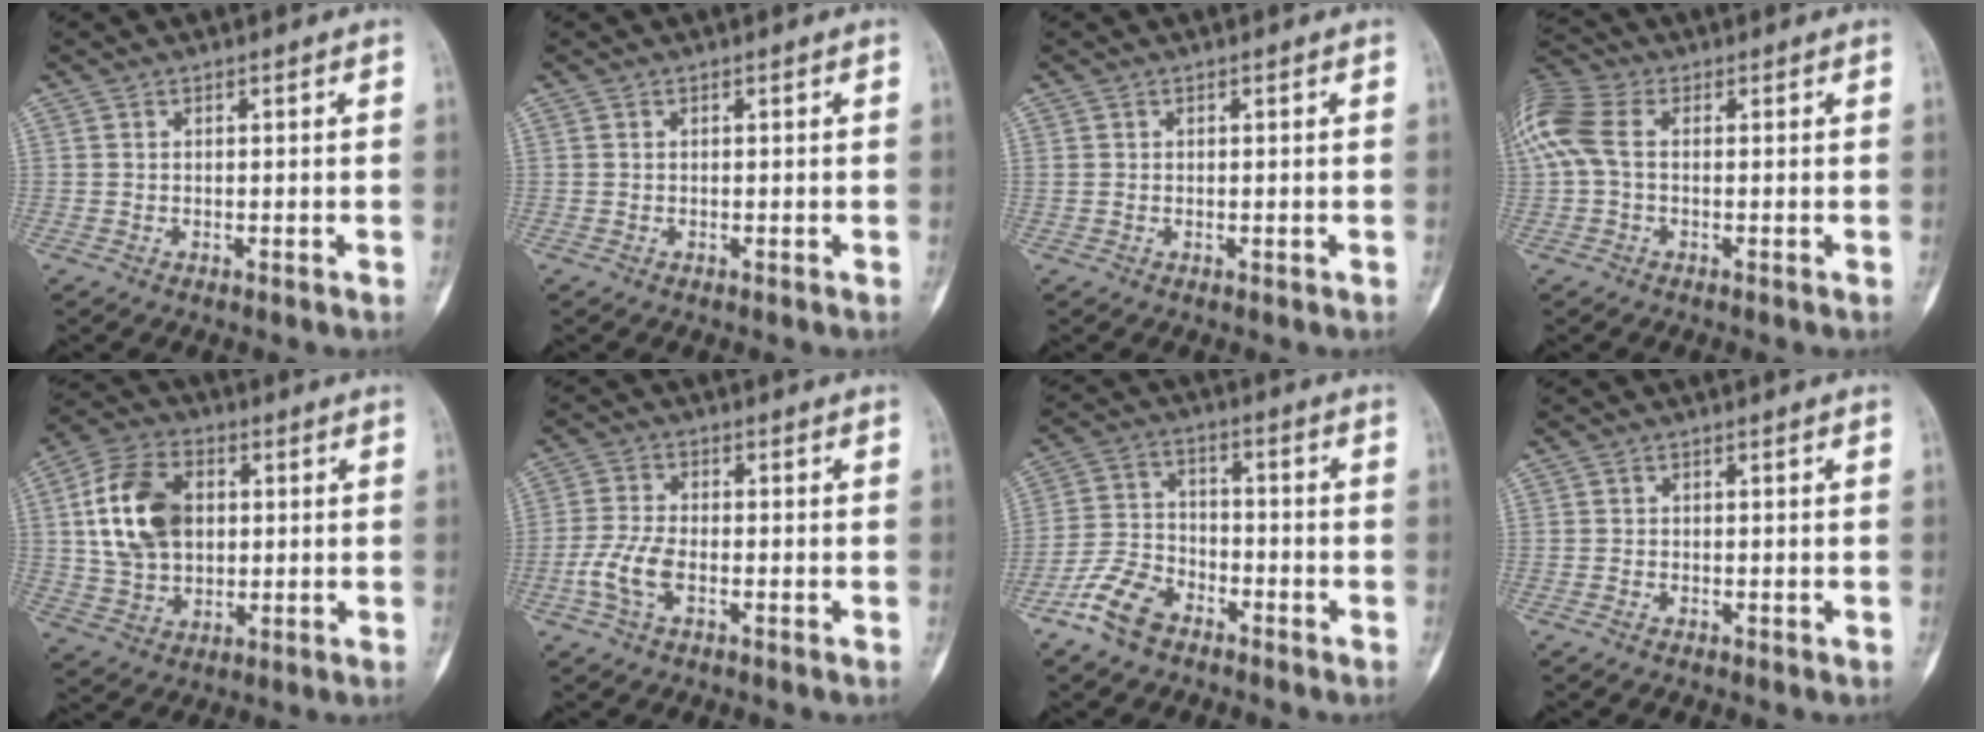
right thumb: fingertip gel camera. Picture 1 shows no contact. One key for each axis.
{"total": 0.0}
{"total": 0.7, "fx": 0.0, "fy": 0.5, "fz": 0.5, "tx": -0.015, "ty": 0.006, "tz": 0.006}
{"total": 10.2, "fx": 0.9, "fy": 6.3, "fz": 8.0, "tx": -0.202, "ty": 0.026, "tz": 0.011}
{"total": 14.7, "fx": 2.2, "fy": 10.1, "fz": 10.4, "tx": -0.176, "ty": 0.008, "tz": 0.039}
{"total": 6.1, "fx": -2.2, "fy": 2.9, "fz": 4.9, "tx": -0.118, "ty": 0.014, "tz": -0.044}
{"total": 9.1, "fx": -6.1, "fy": 5.2, "fz": 4.4, "tx": -0.086, "ty": 0.033, "tz": -0.125}
{"total": 0.6, "fx": -0.4, "fy": 0.4, "fz": 0.2, "tx": -0.007, "ty": 0.001, "tz": -0.009}